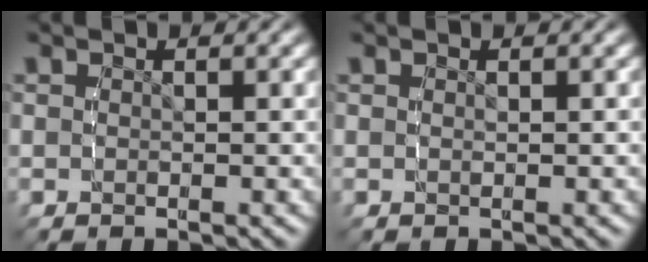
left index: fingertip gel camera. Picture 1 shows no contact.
{"total": 0.0}